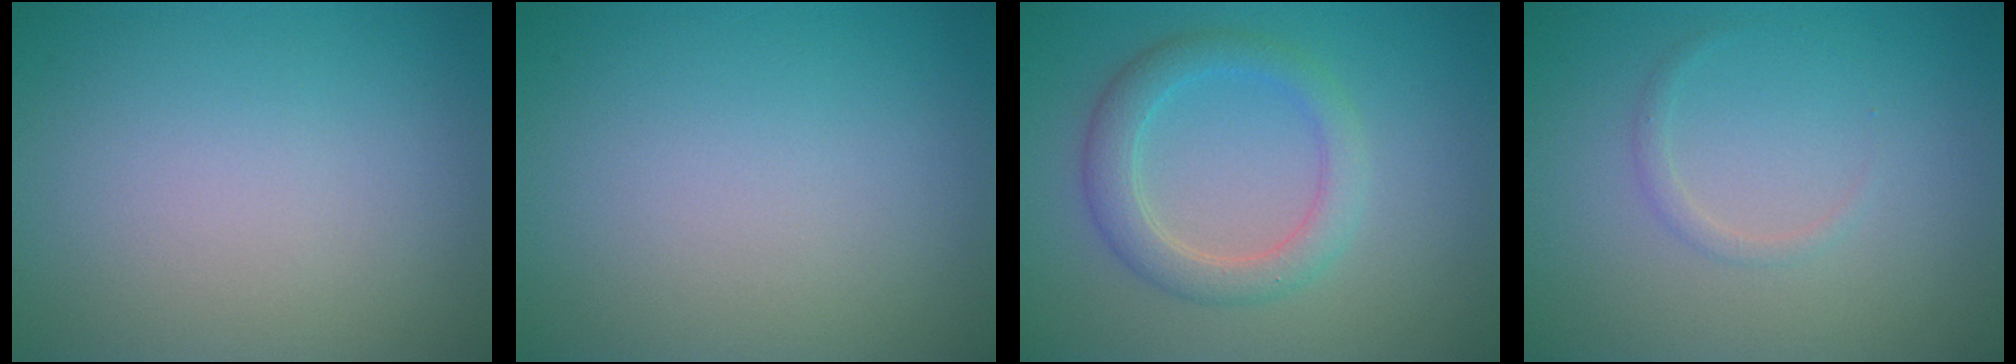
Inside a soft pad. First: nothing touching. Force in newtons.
{"total": 0.0}
{"total": 3.4, "press": 3.4, "slide": 0.3}
{"total": 0.8, "press": 0.8, "slide": 0.0}